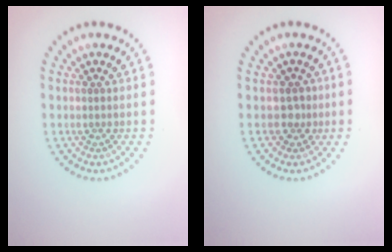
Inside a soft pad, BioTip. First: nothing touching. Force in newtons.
{"total": 1.6, "press": 1.3, "slide": 1.0}